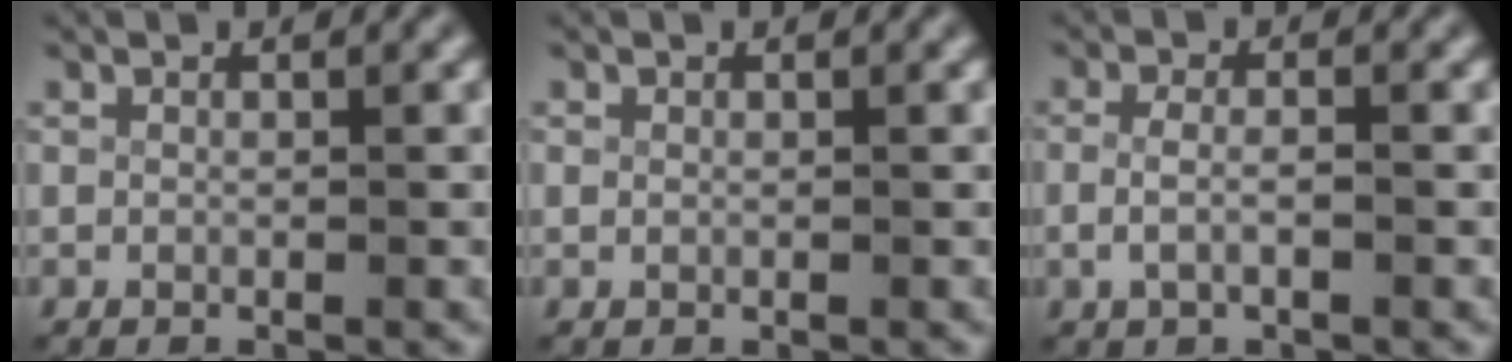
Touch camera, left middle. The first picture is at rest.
{"total": 0.0}
{"total": 2.2, "force": [-0.8, 1.0, 1.8], "torque": [-0.049, -0.010, -0.008]}